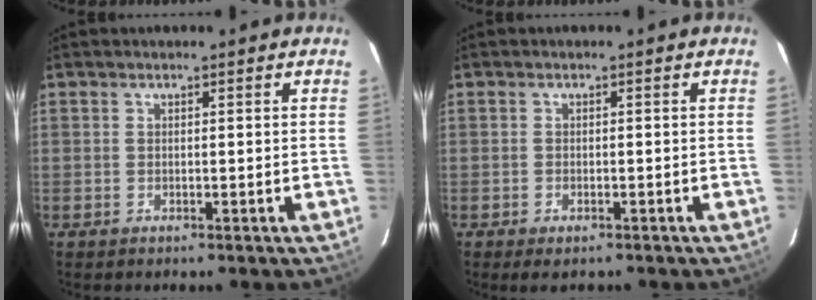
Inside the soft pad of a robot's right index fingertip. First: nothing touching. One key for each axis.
{"total": 2.2, "fx": -1.6, "fy": 0.9, "fz": 1.2, "tx": -0.023, "ty": -0.007, "tz": -0.026}